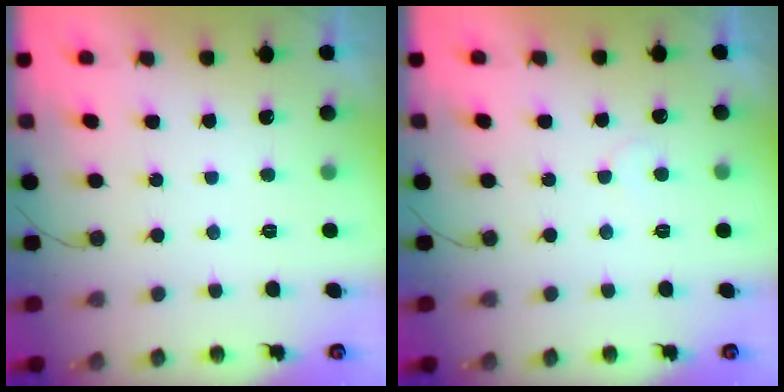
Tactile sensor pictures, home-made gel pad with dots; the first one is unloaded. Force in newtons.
{"total": 5.4, "press": 5.4, "slide": 0.3}